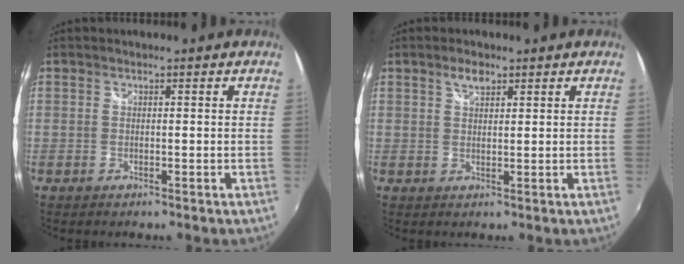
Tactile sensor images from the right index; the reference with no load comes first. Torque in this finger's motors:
{"motor_torque": [0.16, 0.09, 0.03, 0.04]}